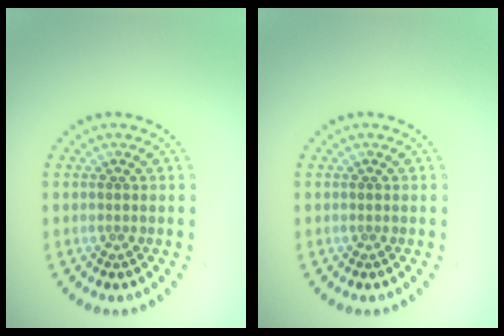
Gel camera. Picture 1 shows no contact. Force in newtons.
{"total": 0.0}